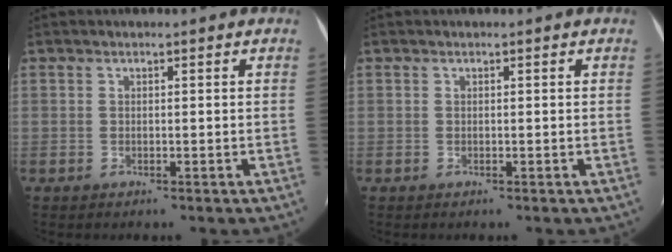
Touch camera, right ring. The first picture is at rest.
{"total": 0.0}